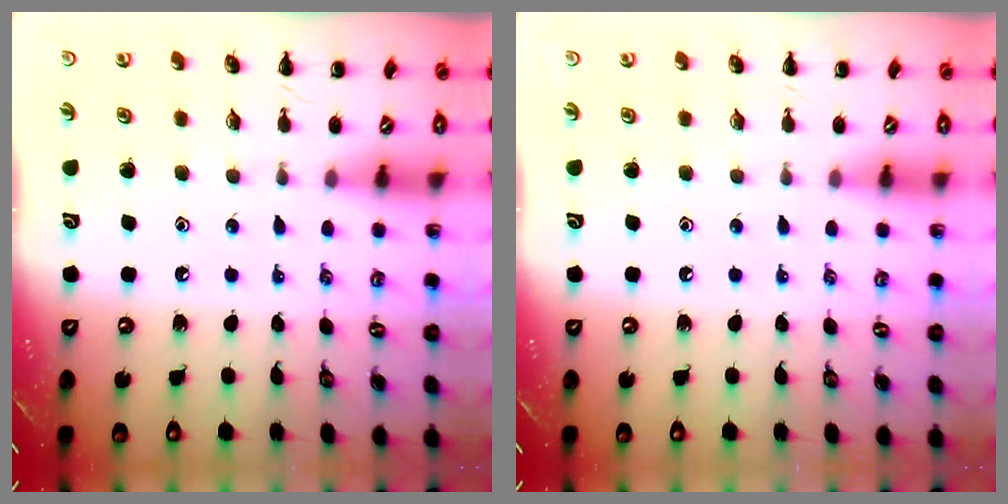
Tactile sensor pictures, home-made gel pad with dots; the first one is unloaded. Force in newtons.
{"total": 0.0}